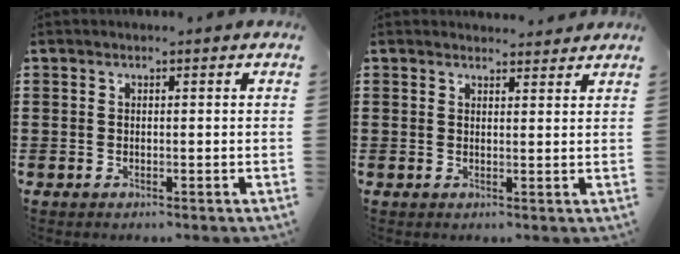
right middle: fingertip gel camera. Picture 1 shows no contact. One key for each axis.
{"total": 1.8, "fx": 1.8, "fy": 0.3, "fz": 0.0, "tx": 0.003, "ty": -0.002, "tz": 0.036}